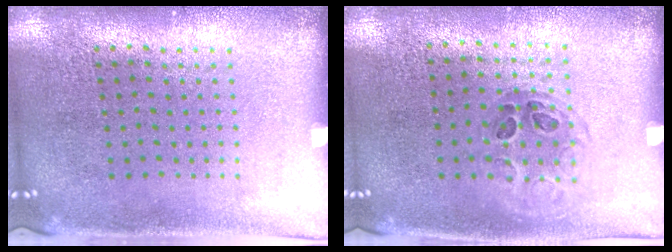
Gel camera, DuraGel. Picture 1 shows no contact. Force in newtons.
{"total": 1.0, "press": 0.7, "slide": 0.6}